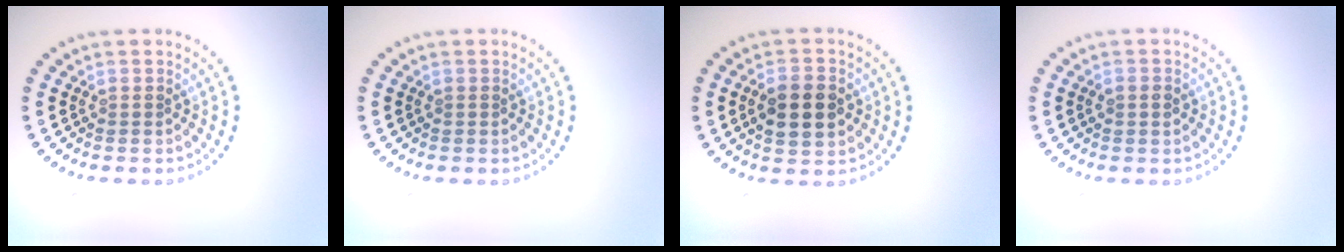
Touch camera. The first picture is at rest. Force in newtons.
{"total": 0.0}
{"total": 4.0, "press": 4.0, "slide": 0.2}
{"total": 1.3, "press": 1.3, "slide": 0.1}